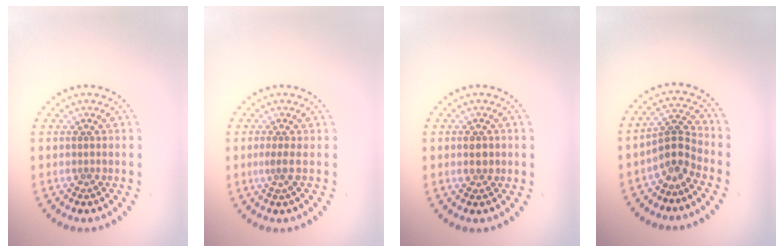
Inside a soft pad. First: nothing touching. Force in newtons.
{"total": 1.0, "press": 0.4, "slide": 0.9}
{"total": 1.2, "press": 1.2, "slide": 0.2}
{"total": 2.9, "press": 2.2, "slide": 1.9}